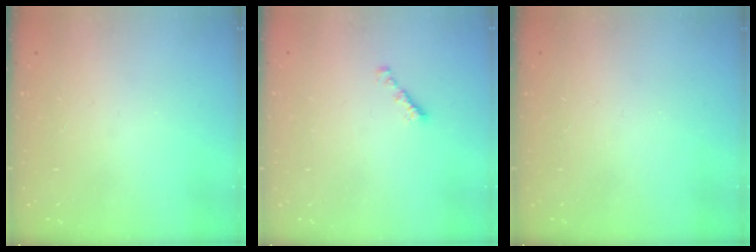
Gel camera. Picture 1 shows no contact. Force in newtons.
{"total": 1.8, "press": 1.7, "slide": 0.6}
{"total": 0.0}